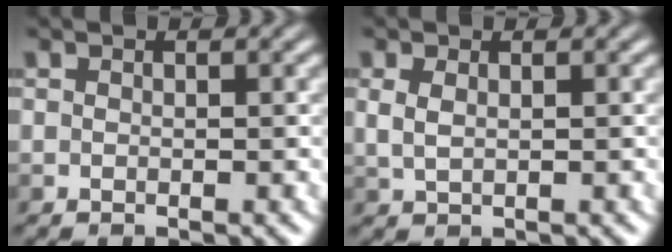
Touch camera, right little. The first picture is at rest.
{"total": 1.9, "force": [-0.1, 1.1, 1.6], "torque": [-0.043, -0.004, 0.000]}